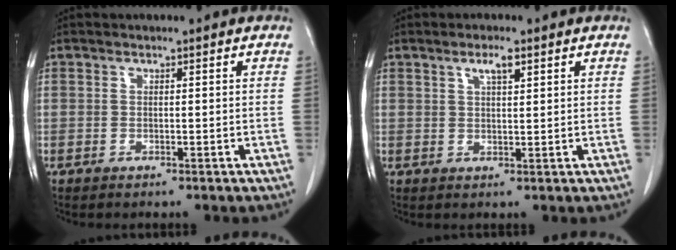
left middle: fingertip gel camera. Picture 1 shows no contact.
{"total": 2.8, "force": [1.6, 0.4, 2.2], "torque": [-0.042, 0.001, 0.030]}